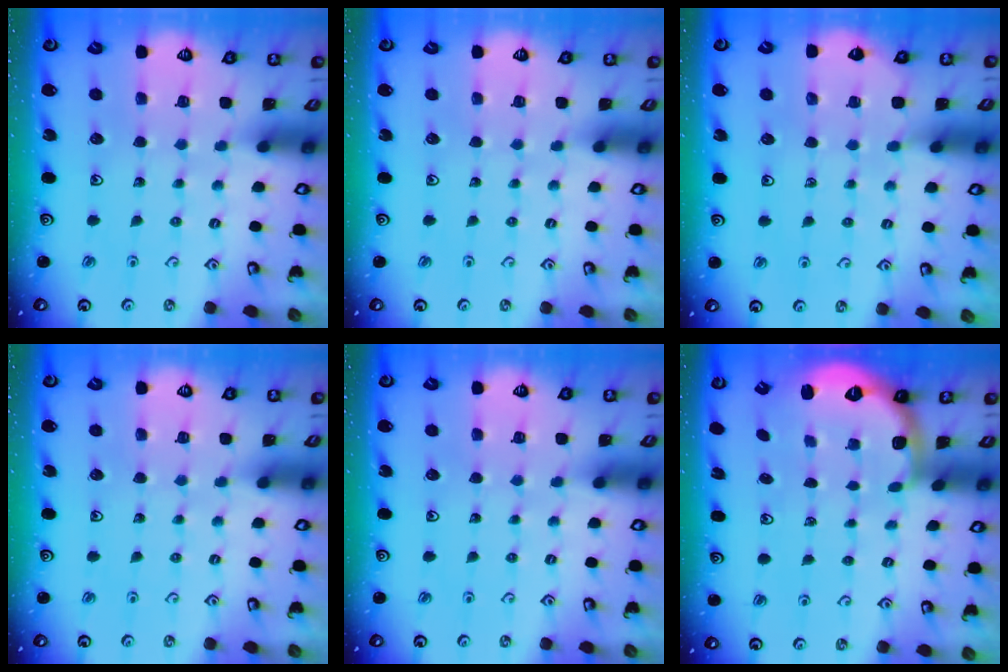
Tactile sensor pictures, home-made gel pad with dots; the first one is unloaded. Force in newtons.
{"total": 0.0}
{"total": 3.3, "press": 3.3, "slide": 0.5}
{"total": 0.0}
{"total": 0.0}
{"total": 2.6, "press": 1.6, "slide": 2.1}